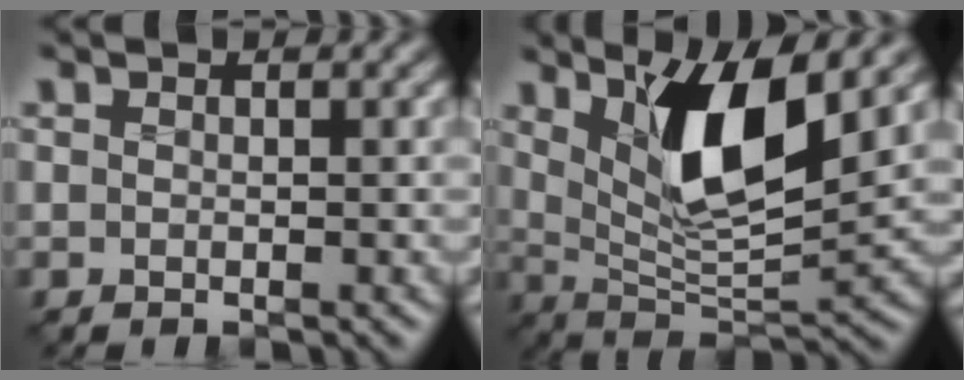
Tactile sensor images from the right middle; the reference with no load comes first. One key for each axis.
{"total": 8.0, "fx": 3.3, "fy": 2.4, "fz": 6.9, "tx": -0.122, "ty": -0.021, "tz": 0.059}